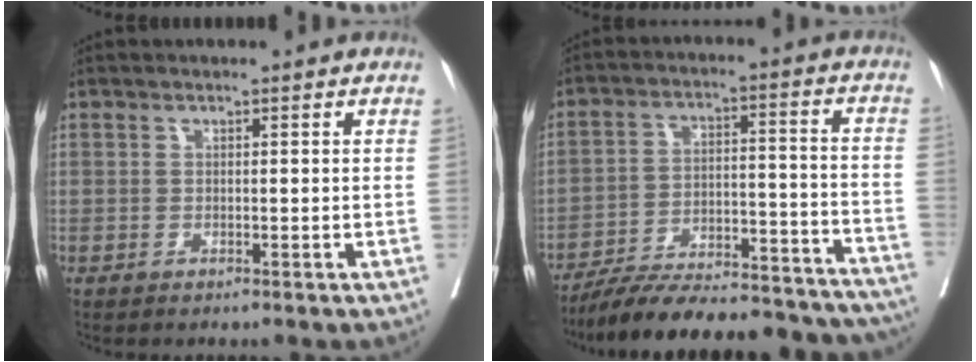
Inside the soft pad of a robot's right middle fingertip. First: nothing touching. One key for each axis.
{"total": 27.9, "fx": -25.3, "fy": 5.5, "fz": 10.5, "tx": -0.123, "ty": 0.002, "tz": -0.353}